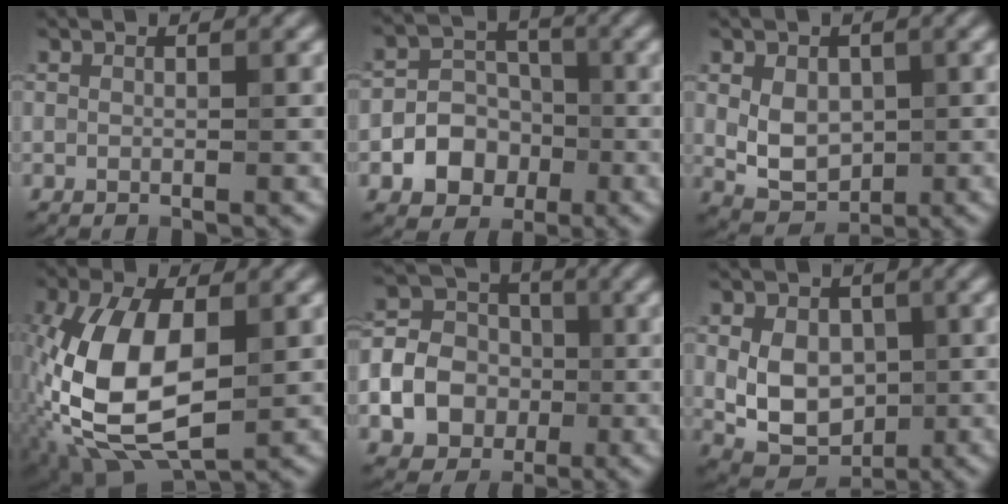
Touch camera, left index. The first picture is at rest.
{"total": 5.8, "force": [-2.1, 4.9, 2.3], "torque": [-0.015, 0.010, -0.056]}
{"total": 4.0, "force": [0.2, 2.8, 2.8], "torque": [-0.051, -0.002, 0.007]}
{"total": 11.8, "force": [-1.8, 6.2, 9.9], "torque": [-0.227, 0.005, -0.039]}
{"total": 11.3, "force": [-2.7, 9.7, 5.2], "torque": [-0.116, -0.005, -0.073]}
{"total": 6.2, "force": [0.0, 4.5, 4.3], "torque": [-0.079, -0.001, -0.001]}